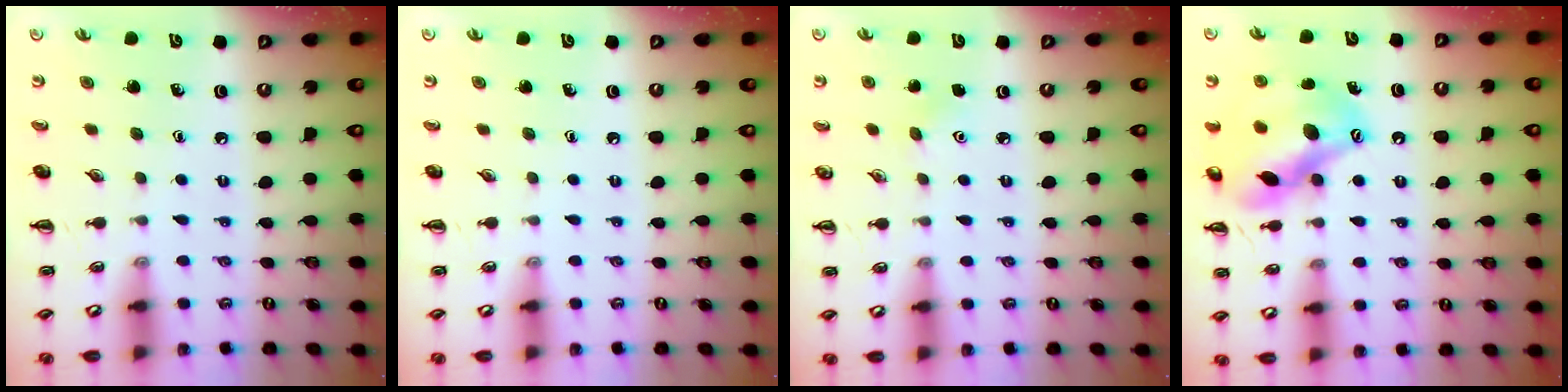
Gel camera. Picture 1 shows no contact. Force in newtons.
{"total": 0.0}
{"total": 3.2, "press": 3.1, "slide": 0.8}
{"total": 15.6, "press": 15.2, "slide": 3.7}